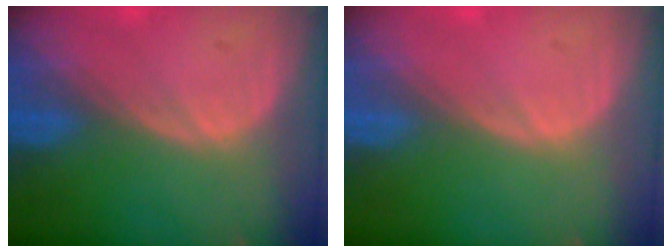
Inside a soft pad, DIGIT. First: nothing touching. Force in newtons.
{"total": 0.0}